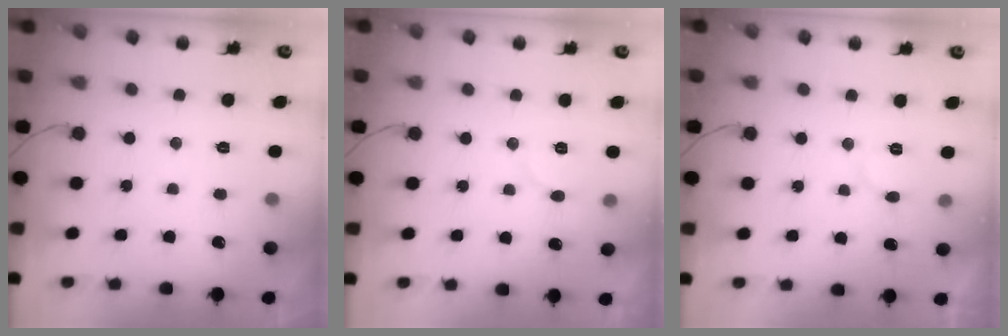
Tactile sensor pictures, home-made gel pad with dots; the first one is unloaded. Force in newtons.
{"total": 6.5, "press": 6.5, "slide": 0.4}
{"total": 5.7, "press": 5.6, "slide": 0.6}